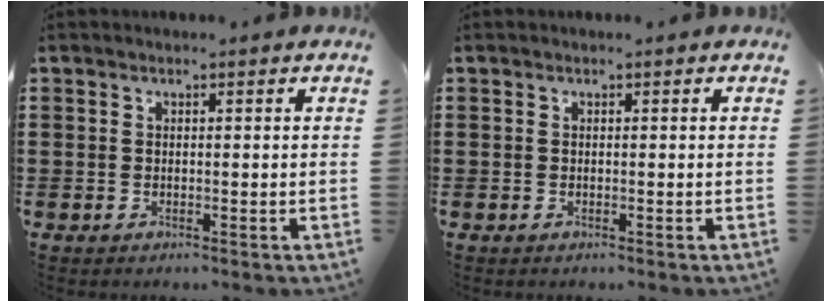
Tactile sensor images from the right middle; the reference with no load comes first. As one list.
[{"total": 0.0}]